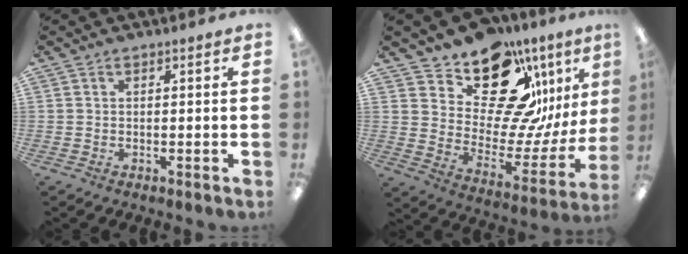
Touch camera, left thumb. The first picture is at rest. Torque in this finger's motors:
{"motor_torque": [1.91, 3.11, 1.15, -1.61, 0.08]}